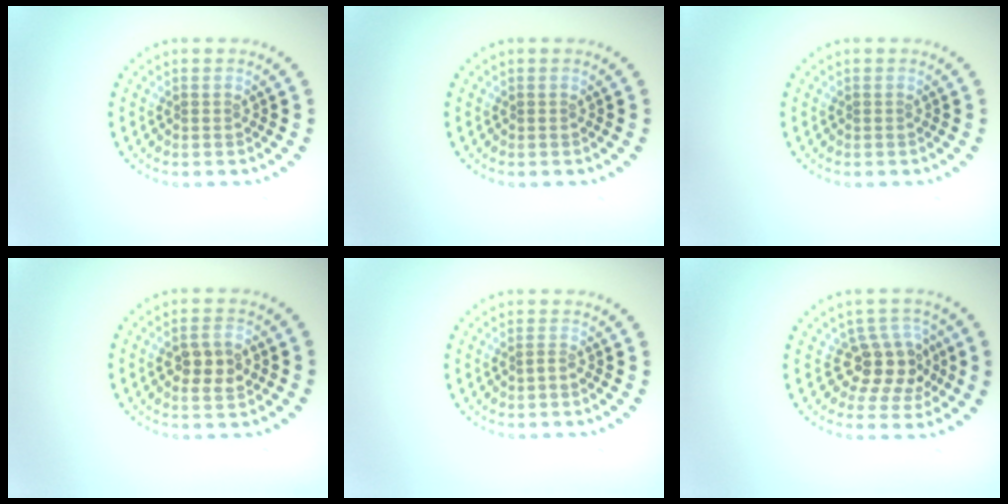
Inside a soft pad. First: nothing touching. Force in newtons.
{"total": 0.0}
{"total": 0.0}
{"total": 2.9, "press": 2.8, "slide": 0.2}
{"total": 0.5, "press": 0.3, "slide": 0.4}
{"total": 3.9, "press": 3.5, "slide": 1.9}